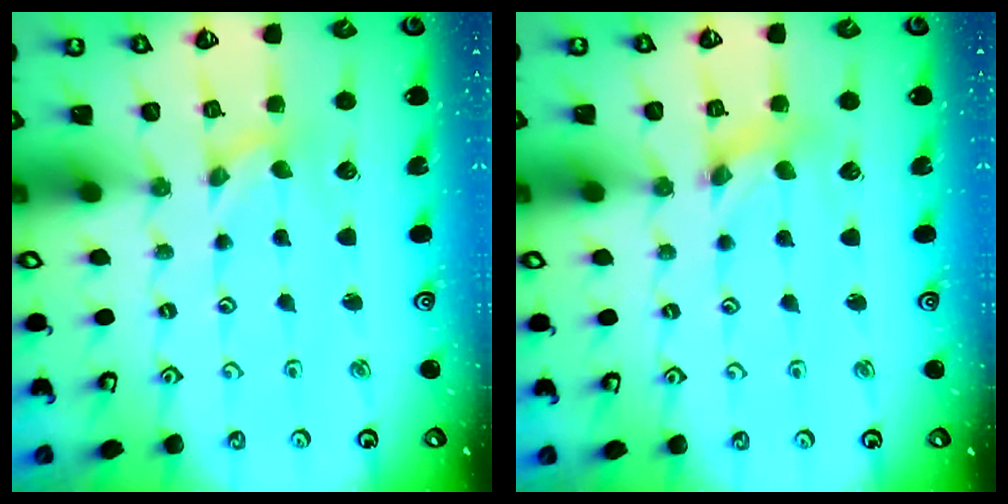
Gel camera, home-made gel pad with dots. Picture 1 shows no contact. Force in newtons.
{"total": 2.1, "press": 2.1, "slide": 0.3}